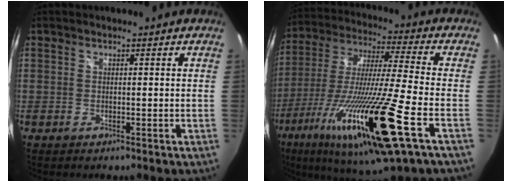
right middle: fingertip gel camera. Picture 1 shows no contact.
{"total": 25.0, "force": [-10.9, 1.1, 22.4], "torque": [-0.427, -0.065, -0.199]}